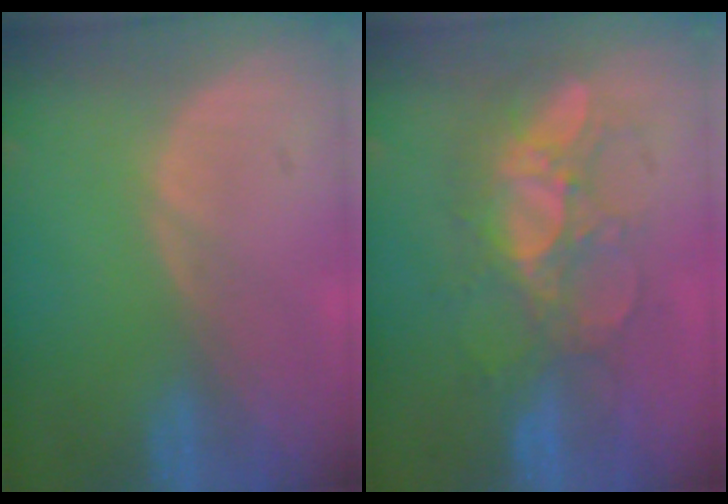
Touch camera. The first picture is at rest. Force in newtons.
{"total": 8.3, "press": 7.7, "slide": 3.1}